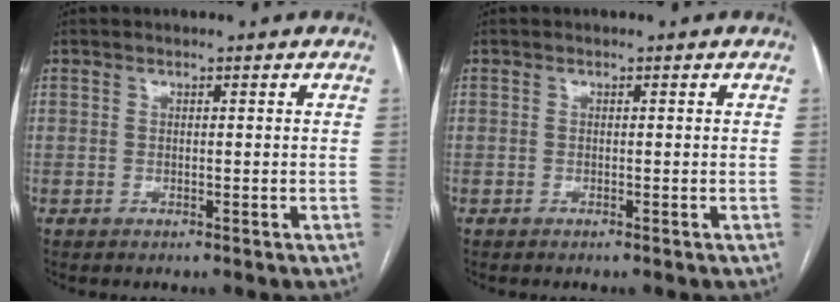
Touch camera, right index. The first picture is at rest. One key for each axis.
{"total": 0.0}